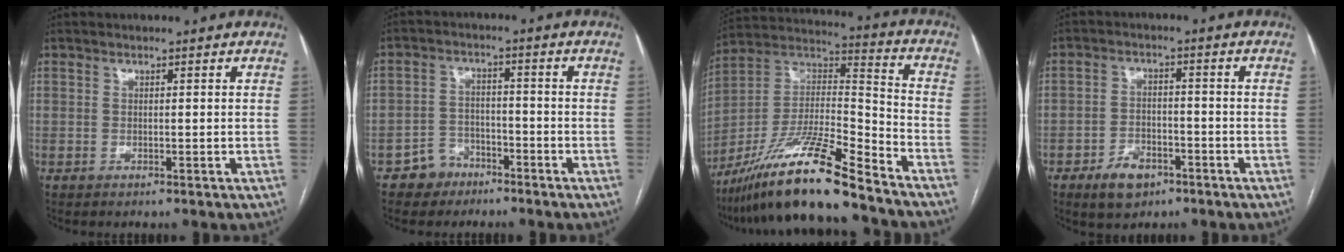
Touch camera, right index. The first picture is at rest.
{"total": 4.8, "force": [-3.3, 3.5, 0.3], "torque": [0.004, 0.013, -0.056]}
{"total": 19.4, "force": [-15.0, 1.0, 12.3], "torque": [-0.248, -0.008, -0.273]}
{"total": 5.7, "force": [-3.5, 3.3, 3.1], "torque": [-0.056, 0.004, -0.053]}